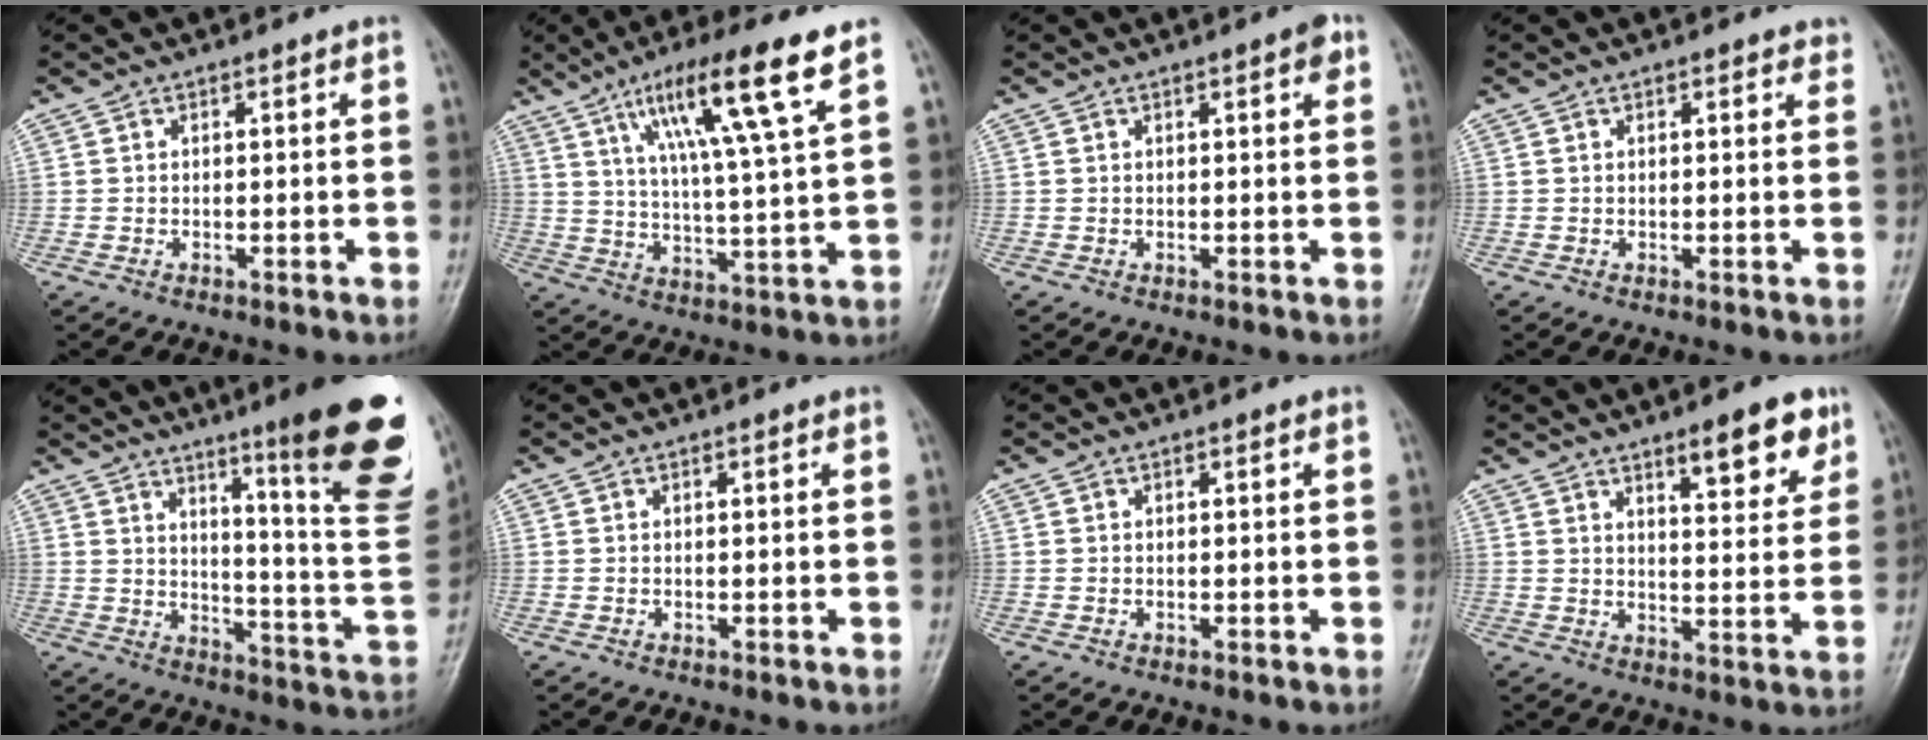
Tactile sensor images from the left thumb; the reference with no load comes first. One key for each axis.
{"total": 15.4, "fx": 8.2, "fy": 1.2, "fz": 13.0, "tx": -0.228, "ty": -0.026, "tz": 0.141}
{"total": 2.3, "fx": 1.1, "fy": 0.6, "fz": 1.9, "tx": -0.020, "ty": 0.000, "tz": 0.011}
{"total": 1.7, "fx": 1.2, "fy": 0.8, "fz": 1.0, "tx": -0.002, "ty": -0.003, "tz": 0.009}
{"total": 23.5, "fx": 13.3, "fy": 3.0, "fz": 19.1, "tx": -0.223, "ty": -0.077, "tz": 0.187}
{"total": 0.0}
{"total": 0.0}
{"total": 10.0, "fx": 6.3, "fy": 3.2, "fz": 7.1, "tx": -0.076, "ty": -0.036, "tz": 0.091}